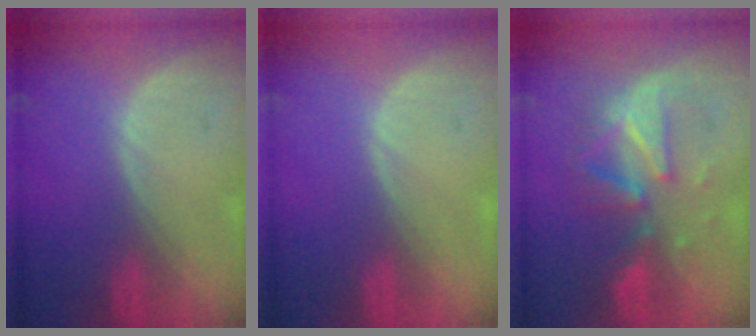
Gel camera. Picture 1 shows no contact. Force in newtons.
{"total": 0.0}
{"total": 8.1, "press": 8.1, "slide": 0.8}